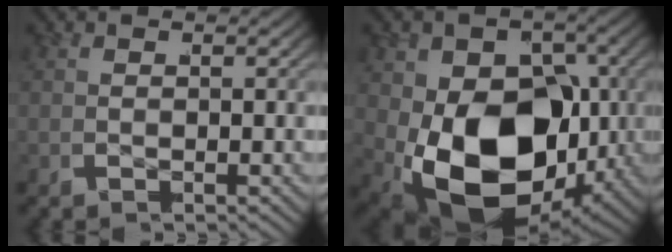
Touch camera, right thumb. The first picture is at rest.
{"total": 19.6, "force": [-2.4, 12.9, 14.6], "torque": [-0.295, -0.074, -0.003]}